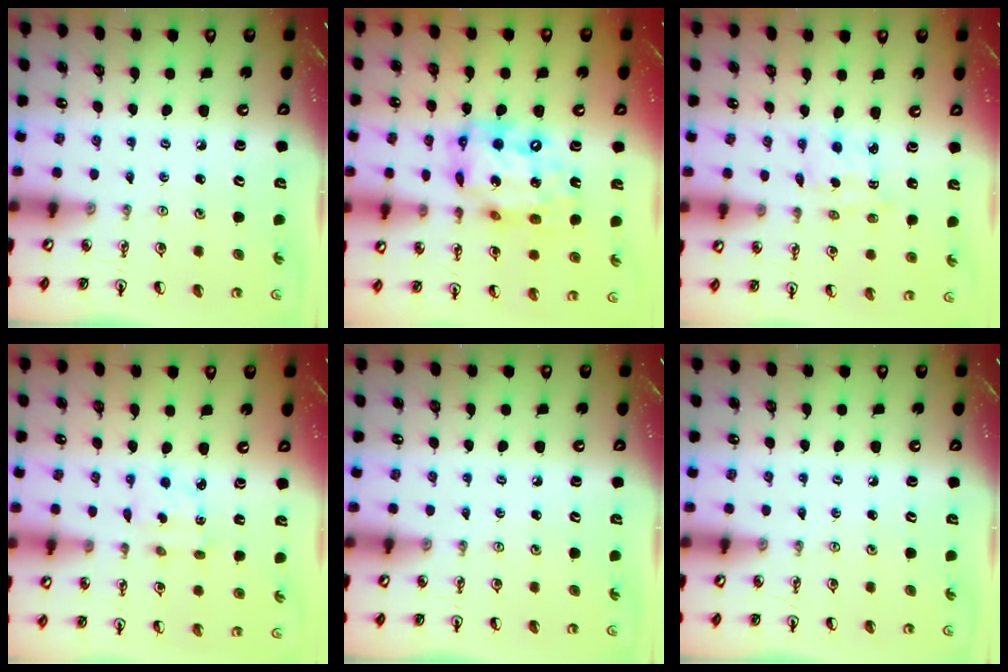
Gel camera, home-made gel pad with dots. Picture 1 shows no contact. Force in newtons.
{"total": 17.3, "press": 17.2, "slide": 2.0}
{"total": 2.2, "press": 2.1, "slide": 0.5}
{"total": 2.2, "press": 2.2, "slide": 0.4}
{"total": 0.0}
{"total": 0.0}